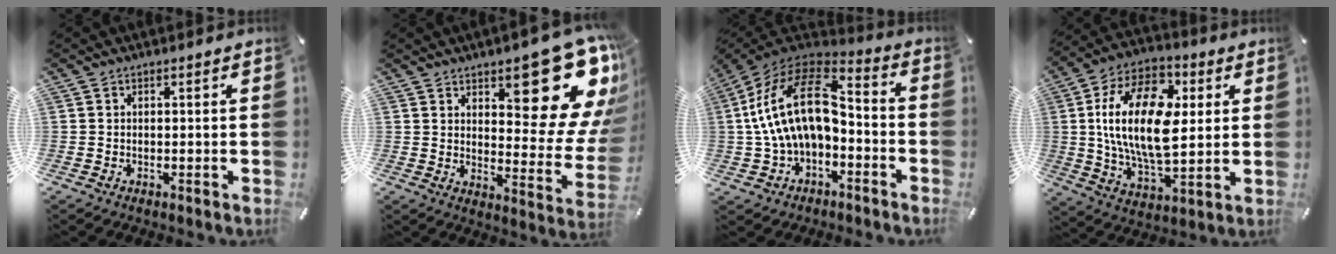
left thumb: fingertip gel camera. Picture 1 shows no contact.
{"total": 21.0, "force": [12.0, 9.3, 14.5], "torque": [-0.156, -0.108, 0.199]}
{"total": 20.5, "force": [1.3, 12.8, 15.9], "torque": [-0.326, 0.014, 0.022]}
{"total": 21.4, "force": [3.8, 12.4, 17.1], "torque": [-0.342, 0.007, 0.059]}